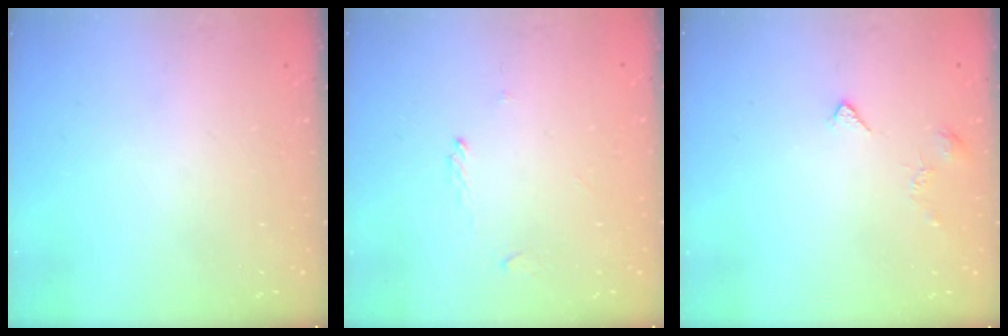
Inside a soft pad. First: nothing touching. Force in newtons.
{"total": 1.2, "press": 1.1, "slide": 0.3}
{"total": 2.1, "press": 2.0, "slide": 0.4}